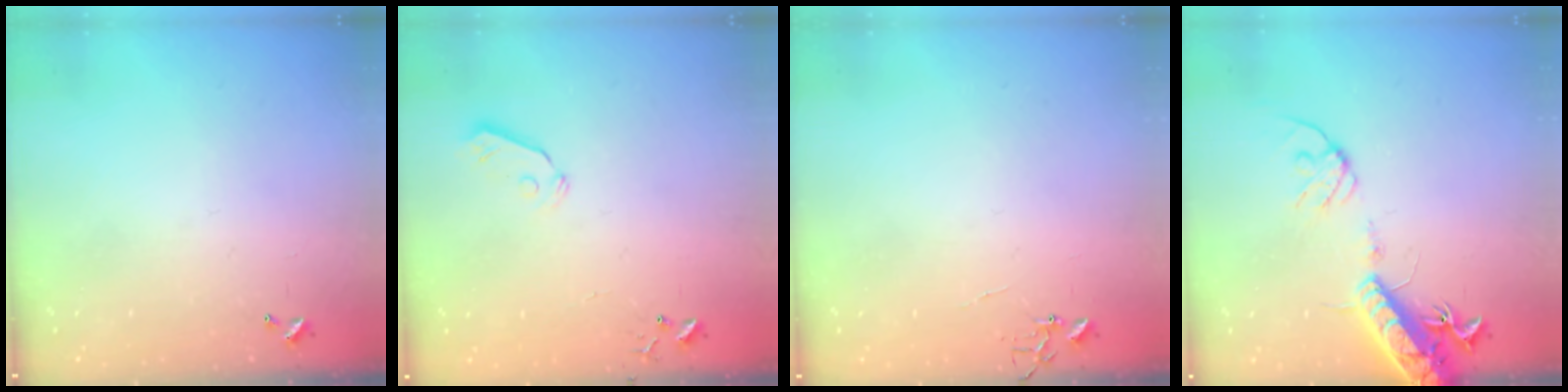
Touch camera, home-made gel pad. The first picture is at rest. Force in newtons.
{"total": 5.5, "press": 5.4, "slide": 0.6}
{"total": 4.3, "press": 4.3, "slide": 0.3}
{"total": 16.1, "press": 15.7, "slide": 3.6}